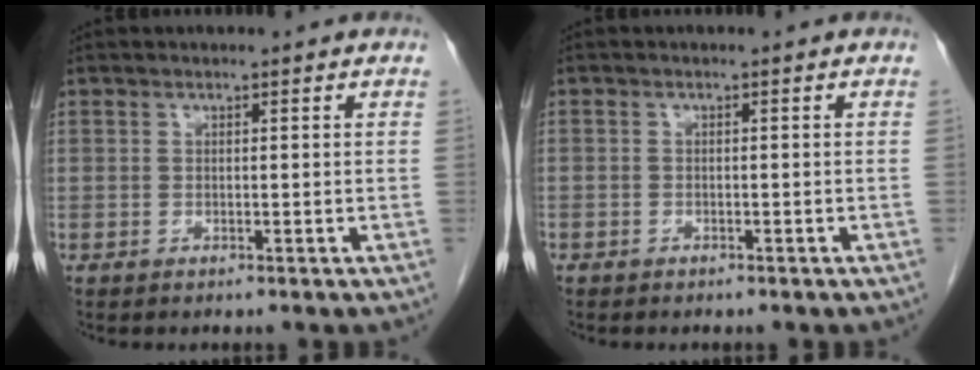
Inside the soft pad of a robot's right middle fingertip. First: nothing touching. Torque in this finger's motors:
{"motor_torque": [0.89, -1.25, 0.03, -0.14]}